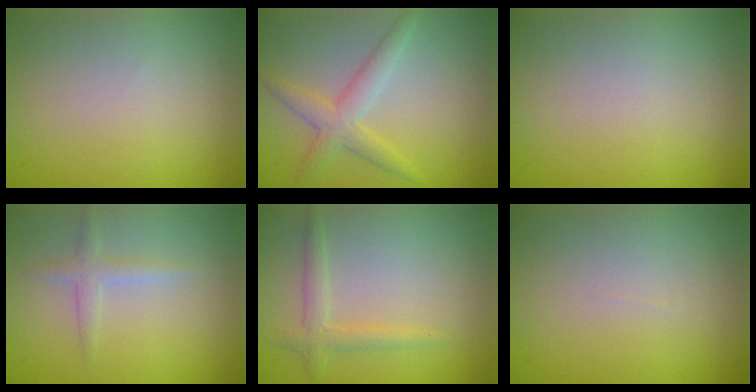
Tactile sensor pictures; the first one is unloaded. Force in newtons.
{"total": 3.2, "press": 3.2, "slide": 0.1}
{"total": 0.0}
{"total": 1.7, "press": 1.7, "slide": 0.1}
{"total": 1.9, "press": 1.9, "slide": 0.1}
{"total": 0.0}